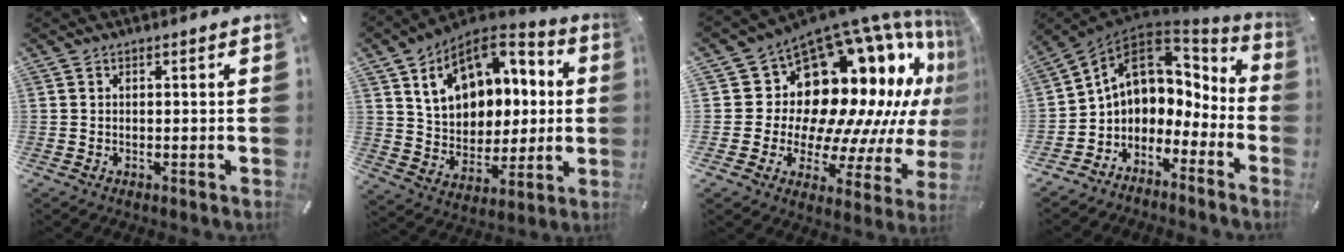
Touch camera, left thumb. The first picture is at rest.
{"total": 15.9, "force": [5.7, 12.7, 7.6], "torque": [-0.122, -0.019, 0.111]}
{"total": 18.8, "force": [9.4, 12.3, 10.6], "torque": [-0.130, -0.131, 0.185]}
{"total": 8.8, "force": [2.2, 7.7, 3.6], "torque": [-0.073, -0.016, 0.042]}